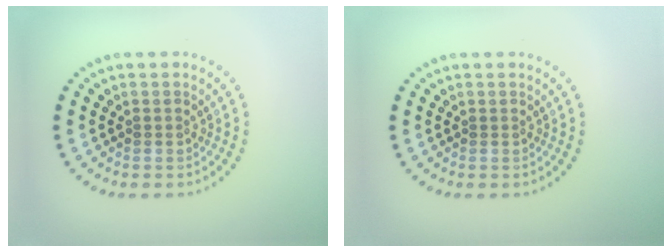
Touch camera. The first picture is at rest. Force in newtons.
{"total": 0.0}